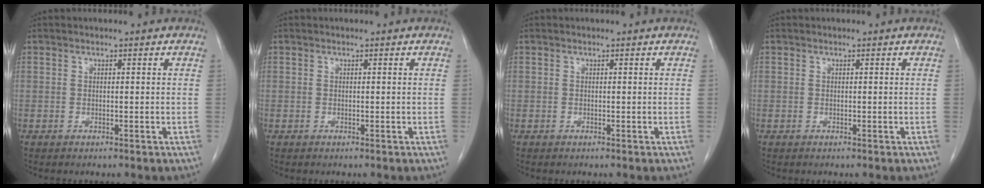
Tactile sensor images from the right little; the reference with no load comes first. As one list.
[{"total": 0.0}, {"total": 0.0}, {"total": 0.0}]